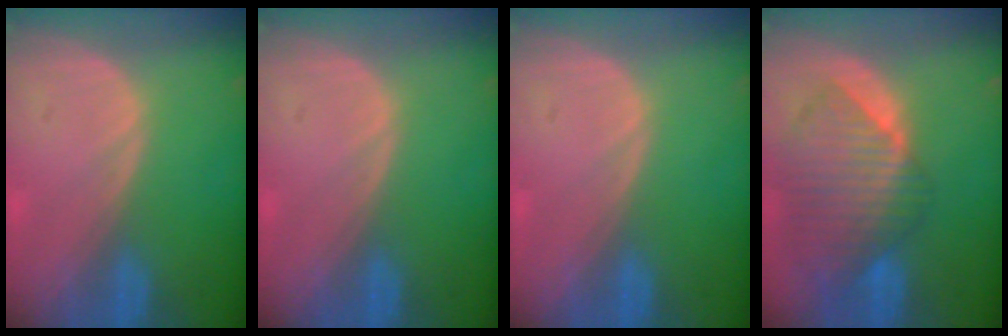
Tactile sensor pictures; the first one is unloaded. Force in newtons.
{"total": 0.0}
{"total": 0.0}
{"total": 10.3, "press": 8.9, "slide": 5.2}